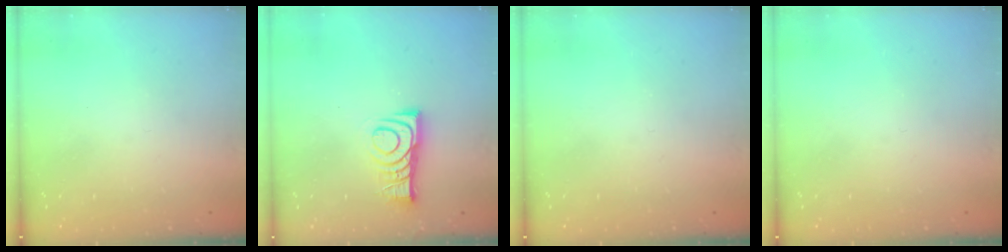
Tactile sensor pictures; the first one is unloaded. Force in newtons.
{"total": 9.5, "press": 9.5, "slide": 0.3}
{"total": 0.0}
{"total": 0.0}